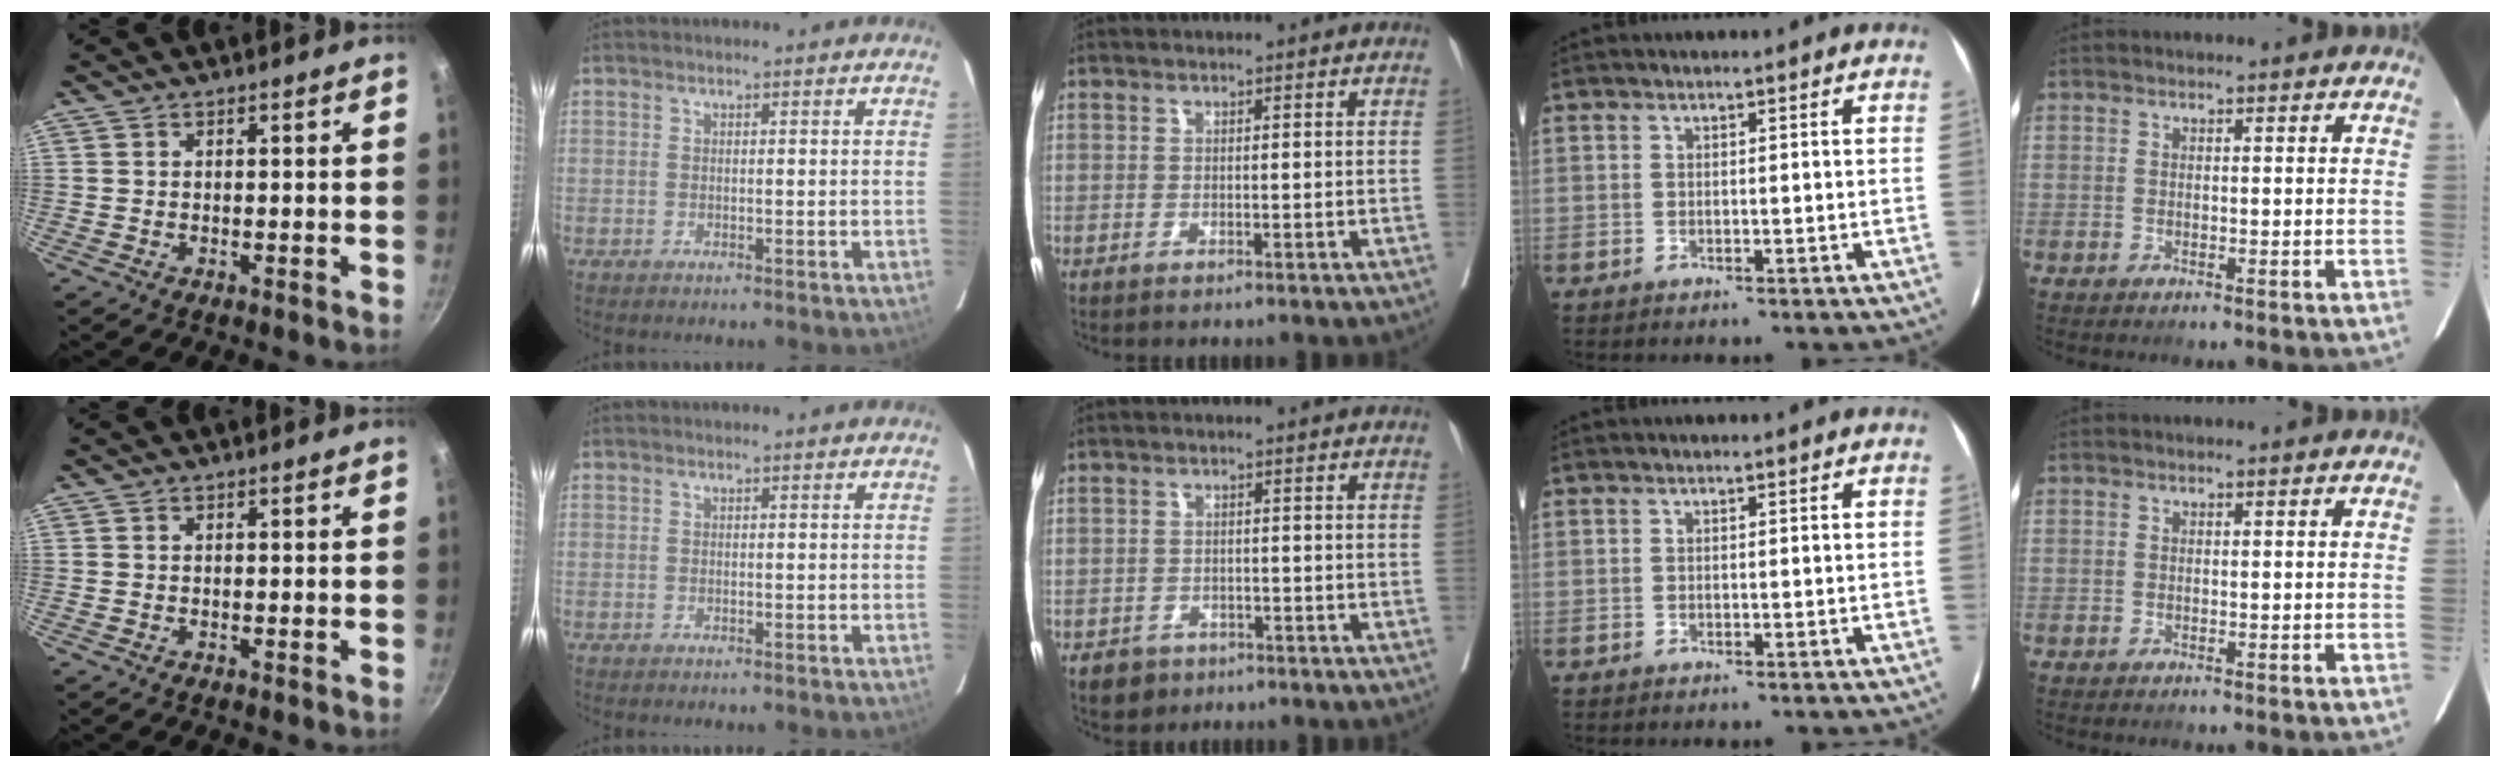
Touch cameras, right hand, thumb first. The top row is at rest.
{"middle": {"total": 2.9, "force": [-1.9, 2.2, 0.5], "torque": [-0.010, 0.006, -0.025]}}